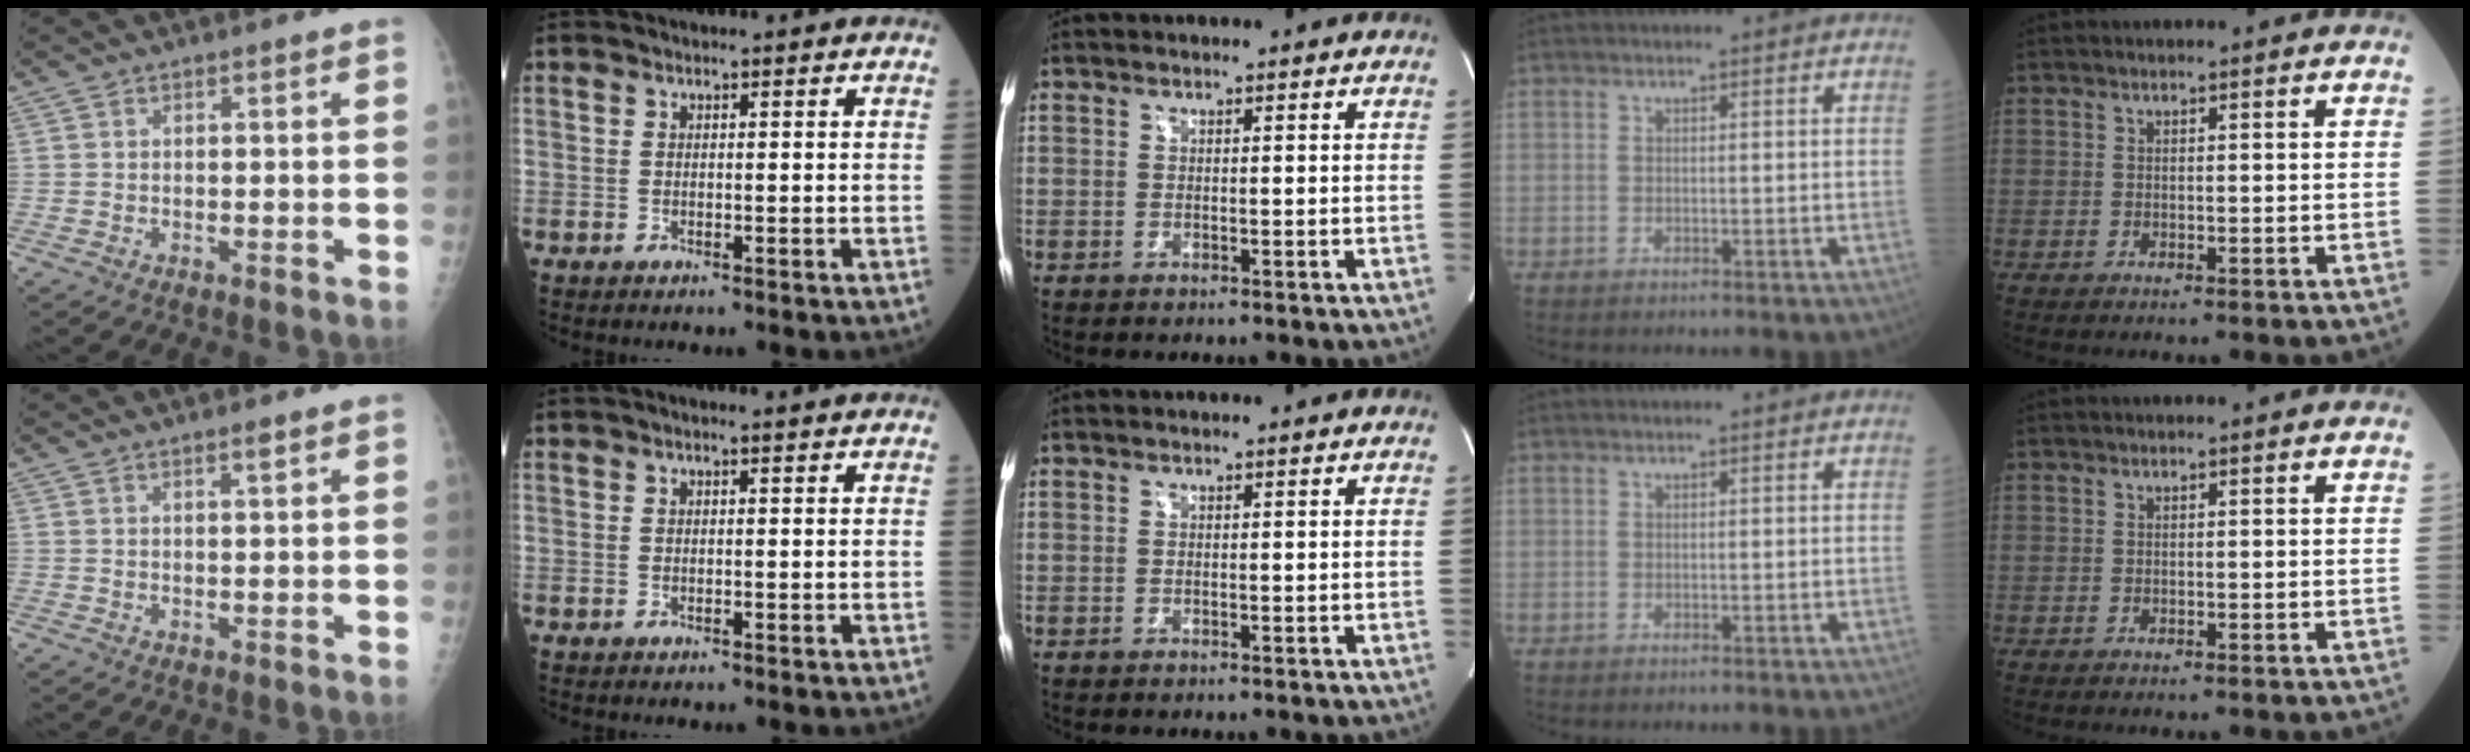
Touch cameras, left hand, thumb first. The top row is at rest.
{"thumb": {"total": 1.3, "force": [0.9, 0.1, 0.9], "torque": [-0.012, -0.005, 0.015]}, "index": {"total": 0.8, "force": [0.7, -0.1, 0.5], "torque": [-0.011, 0.005, 0.012]}}